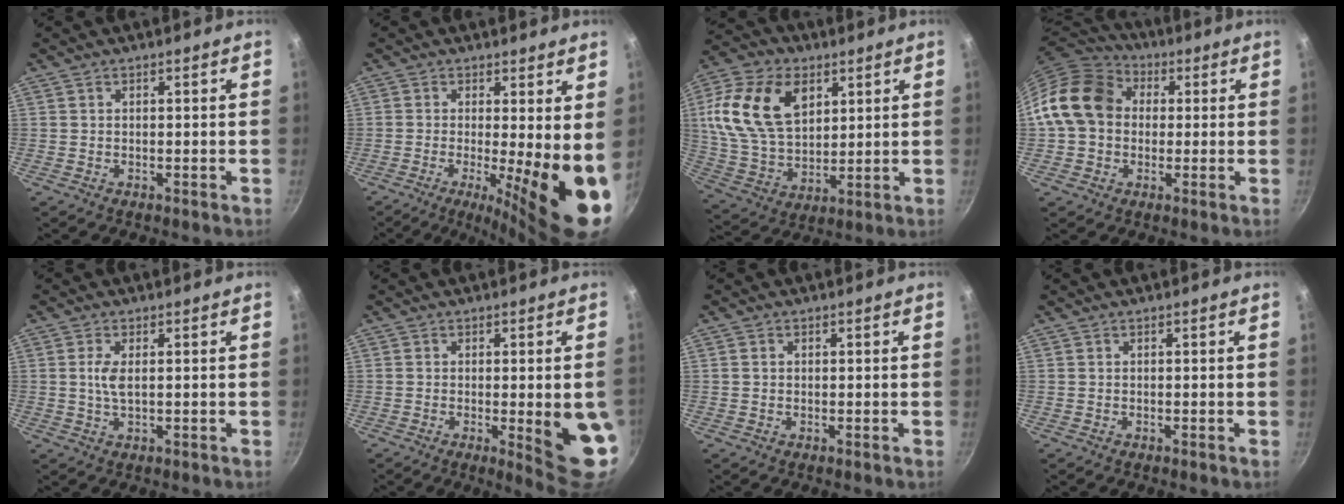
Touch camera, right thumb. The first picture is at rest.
{"total": 12.5, "force": [-1.5, 2.7, 12.1], "torque": [-0.155, -0.021, -0.019]}
{"total": 19.6, "force": [6.3, 12.8, 13.4], "torque": [-0.238, -0.011, 0.118]}
{"total": 15.0, "force": [1.7, 12.2, 8.6], "torque": [-0.131, 0.031, 0.017]}
{"total": 3.1, "force": [0.4, 1.3, 2.9], "torque": [-0.063, 0.000, 0.008]}
{"total": 10.9, "force": [-1.5, 2.3, 10.5], "torque": [-0.112, -0.007, -0.011]}
{"total": 1.1, "force": [0.2, 1.0, 0.5], "torque": [-0.007, 0.004, 0.001]}
{"total": 0.0}